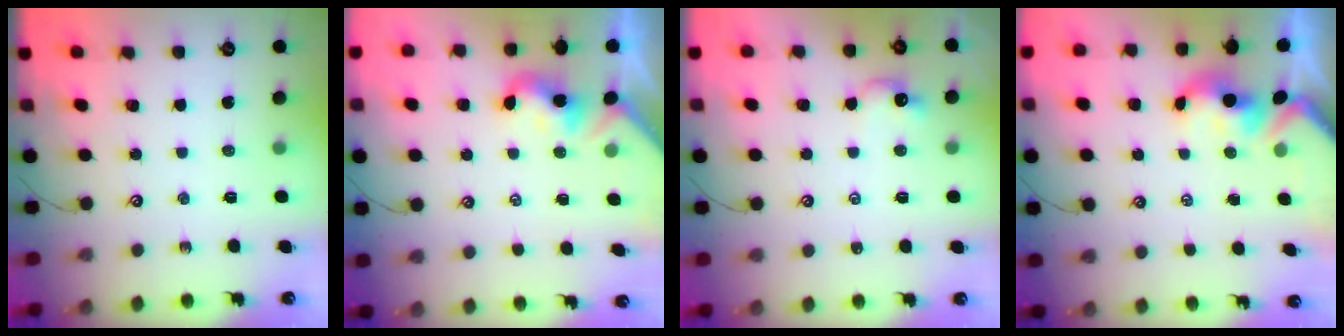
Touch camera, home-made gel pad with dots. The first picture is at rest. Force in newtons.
{"total": 0.5, "press": 0.5, "slide": 0.1}
{"total": 1.5, "press": 1.4, "slide": 0.5}
{"total": 1.6, "press": 1.4, "slide": 0.7}